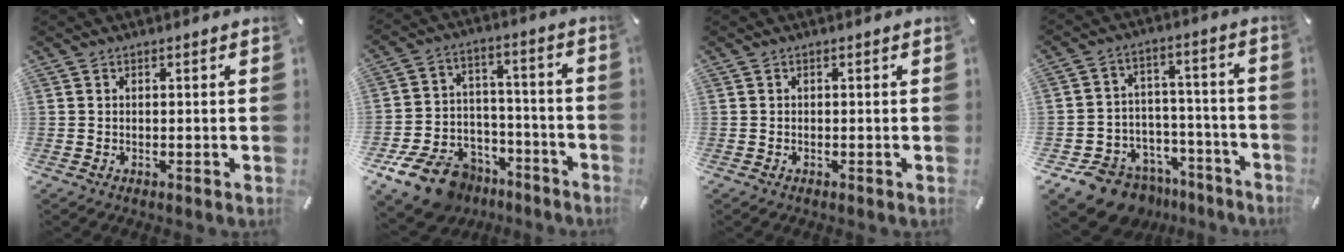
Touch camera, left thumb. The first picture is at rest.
{"total": 14.4, "force": [-9.6, 9.4, 5.4], "torque": [-0.090, 0.060, -0.160]}
{"total": 0.0}
{"total": 11.8, "force": [-8.8, 7.4, 2.8], "torque": [-0.042, 0.057, -0.149]}